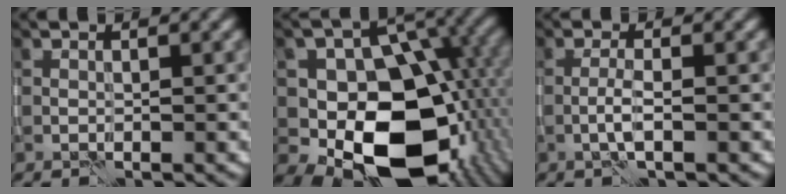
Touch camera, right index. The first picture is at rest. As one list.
[{"total": 14.9, "force": [-2.4, 10.3, 10.5], "torque": [-0.128, -0.011, -0.042]}, {"total": 1.8, "force": [-0.8, 0.1, 1.6], "torque": [-0.035, 0.002, -0.017]}]